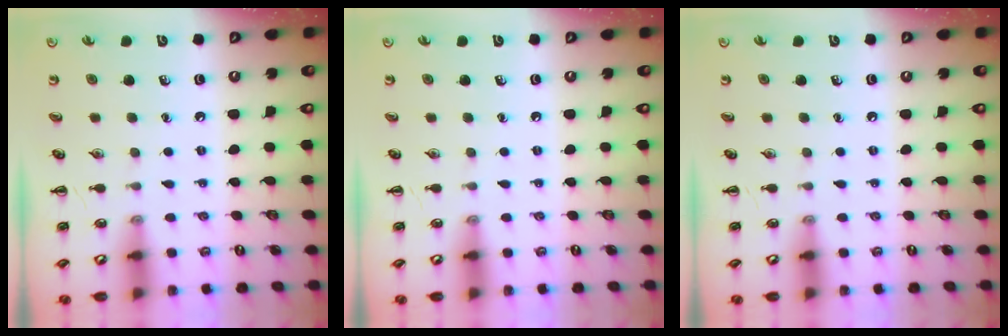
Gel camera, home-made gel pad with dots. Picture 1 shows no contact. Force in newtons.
{"total": 0.0}
{"total": 0.0}